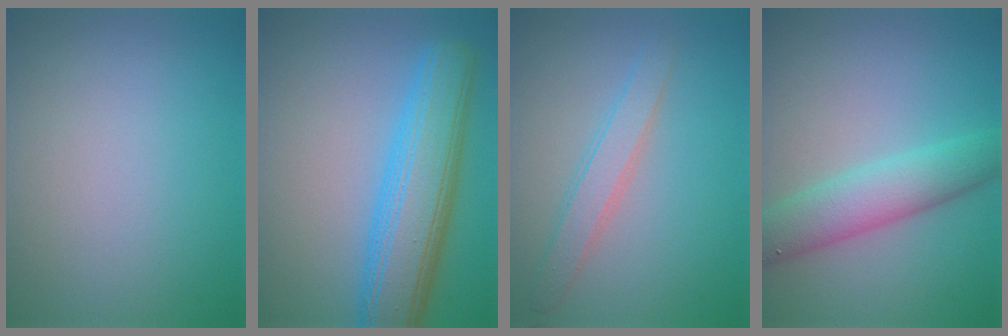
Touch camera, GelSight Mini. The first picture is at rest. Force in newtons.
{"total": 8.0, "press": 8.0, "slide": 0.2}
{"total": 2.4, "press": 2.4, "slide": 0.2}
{"total": 4.8, "press": 4.8, "slide": 0.4}